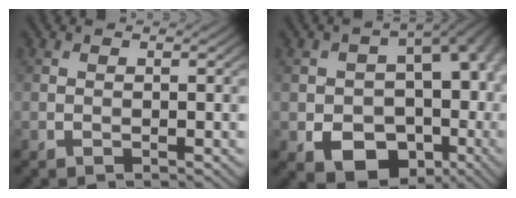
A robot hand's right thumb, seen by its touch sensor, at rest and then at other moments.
{"total": 14.9, "force": [-3.4, 10.9, 9.6], "torque": [-0.126, -0.031, -0.037]}